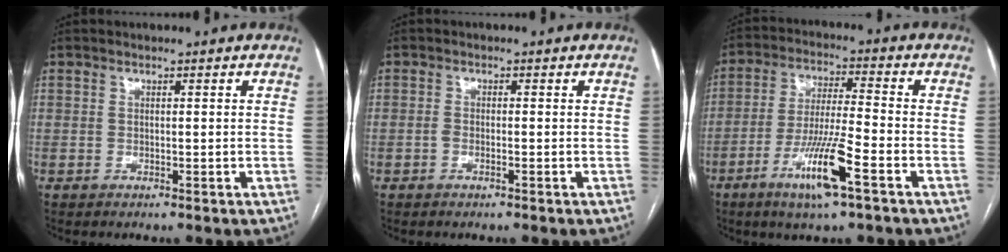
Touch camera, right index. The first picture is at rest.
{"total": 1.0, "force": [-0.5, 0.3, 0.9], "torque": [-0.016, 0.001, -0.008]}
{"total": 11.0, "force": [-5.4, 0.3, 9.6], "torque": [-0.184, -0.014, -0.102]}